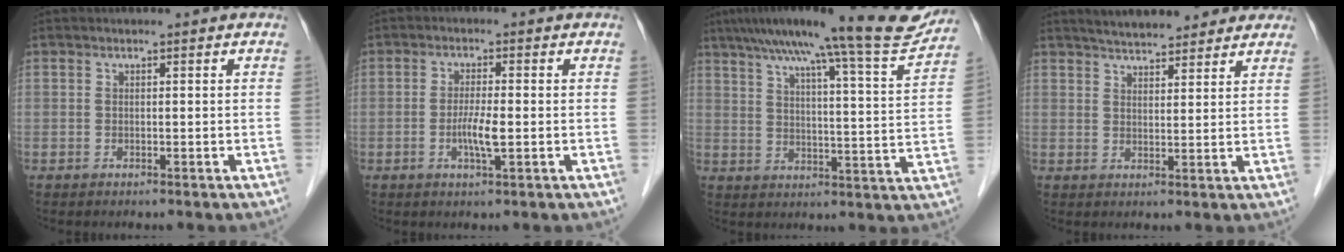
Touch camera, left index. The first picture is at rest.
{"total": 3.7, "force": [-0.8, 0.3, 3.6], "torque": [-0.072, -0.005, -0.015]}
{"total": 22.4, "force": [19.0, 0.6, 11.8], "torque": [-0.180, -0.008, 0.250]}
{"total": 10.4, "force": [9.2, 2.8, 4.0], "torque": [-0.047, 0.023, 0.122]}